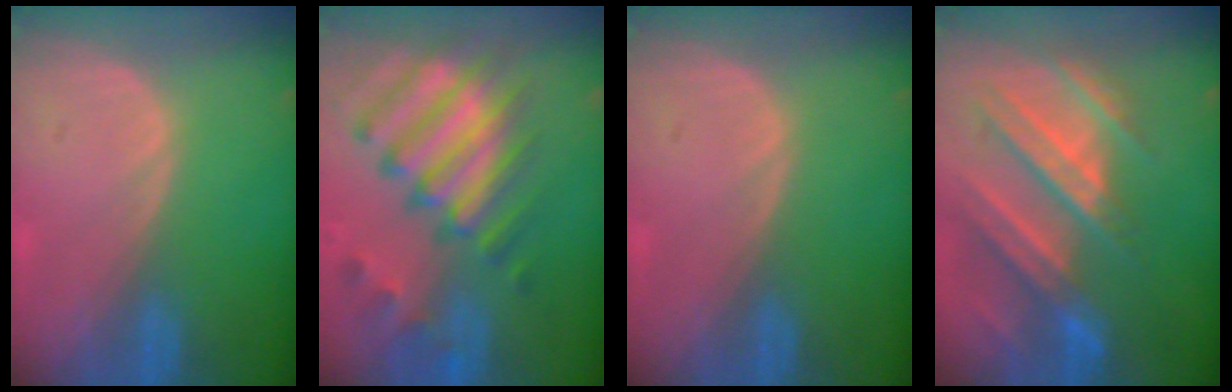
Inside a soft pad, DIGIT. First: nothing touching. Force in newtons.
{"total": 12.4, "press": 10.7, "slide": 6.3}
{"total": 0.0}
{"total": 10.8, "press": 9.7, "slide": 4.7}